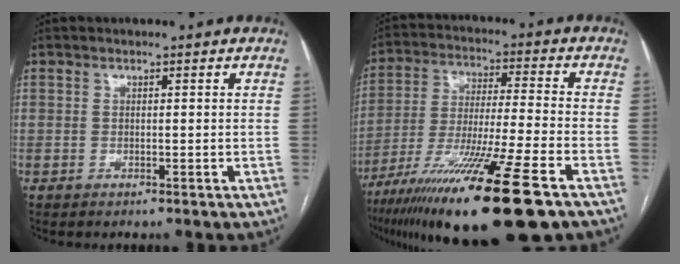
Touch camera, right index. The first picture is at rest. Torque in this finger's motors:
{"motor_torque": [1.36, -0.77, 1.05, 0.21]}